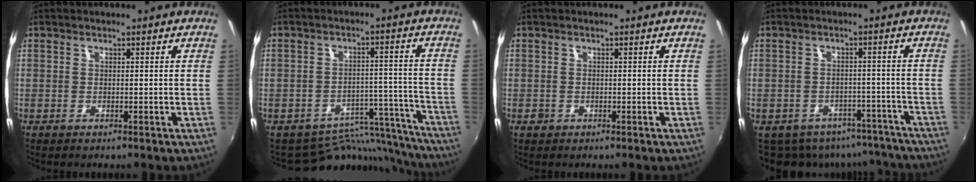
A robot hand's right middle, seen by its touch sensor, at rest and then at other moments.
{"total": 13.1, "force": [-12.4, 4.1, 0.9], "torque": [-0.003, 0.040, -0.164]}
{"total": 1.1, "force": [-0.6, 0.9, 0.2], "torque": [-0.006, -0.003, -0.007]}
{"total": 13.3, "force": [-10.6, 7.0, 4.0], "torque": [-0.087, 0.004, -0.120]}